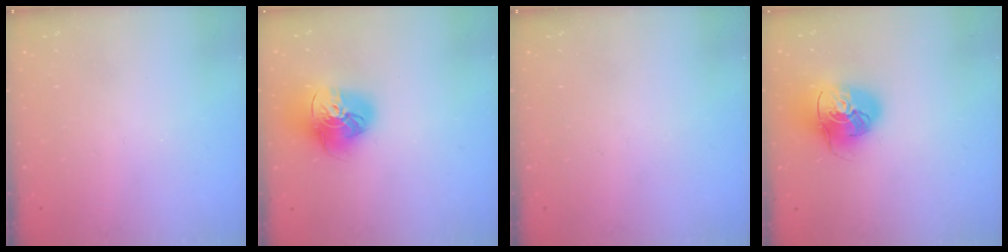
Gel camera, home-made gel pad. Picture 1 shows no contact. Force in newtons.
{"total": 17.7, "press": 17.6, "slide": 1.8}
{"total": 0.0}
{"total": 16.4, "press": 16.2, "slide": 2.5}